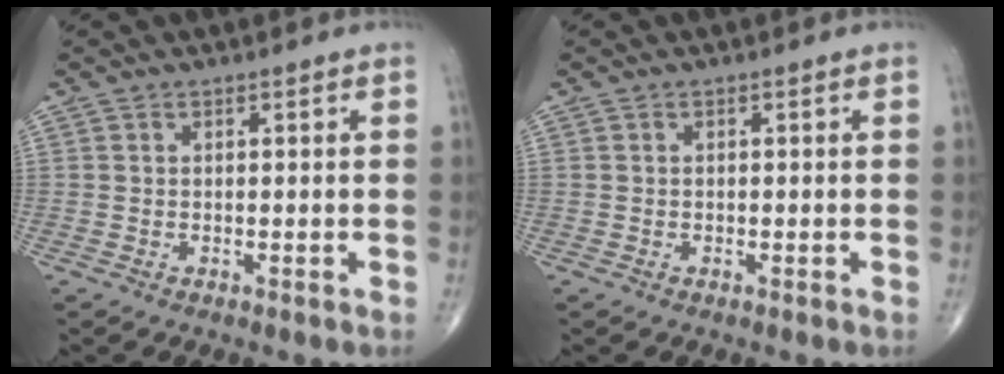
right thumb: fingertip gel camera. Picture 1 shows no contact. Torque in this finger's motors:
{"motor_torque": [-0.14, -0.05, -0.17, -0.16, 0.01]}